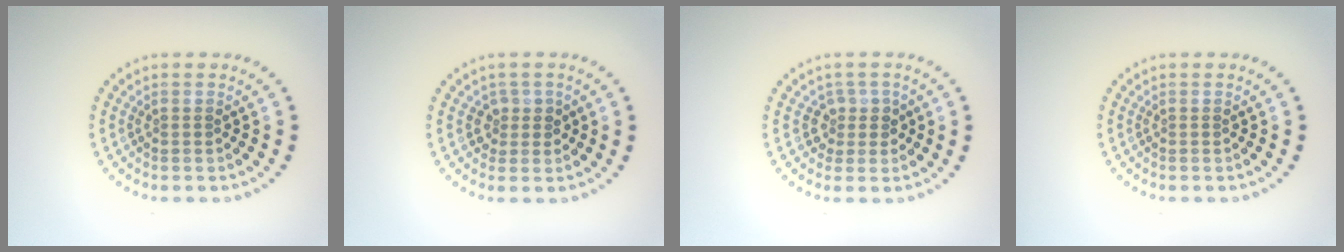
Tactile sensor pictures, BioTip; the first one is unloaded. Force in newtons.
{"total": 1.5, "press": 1.3, "slide": 0.7}
{"total": 1.9, "press": 1.5, "slide": 1.2}
{"total": 0.0}